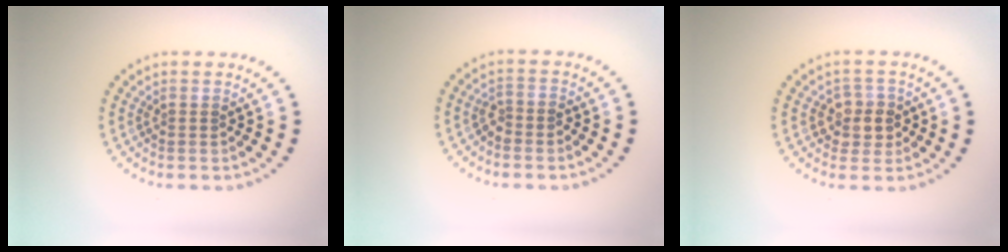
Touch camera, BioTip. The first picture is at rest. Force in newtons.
{"total": 1.4, "press": 1.1, "slide": 0.8}
{"total": 2.6, "press": 2.4, "slide": 1.0}